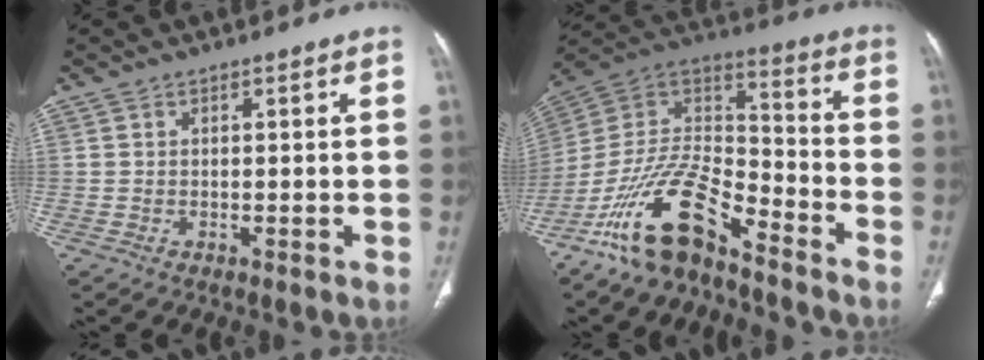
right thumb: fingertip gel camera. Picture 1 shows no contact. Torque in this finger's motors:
{"motor_torque": [2.71, 0.18, 1.84, -0.93, 0.48]}